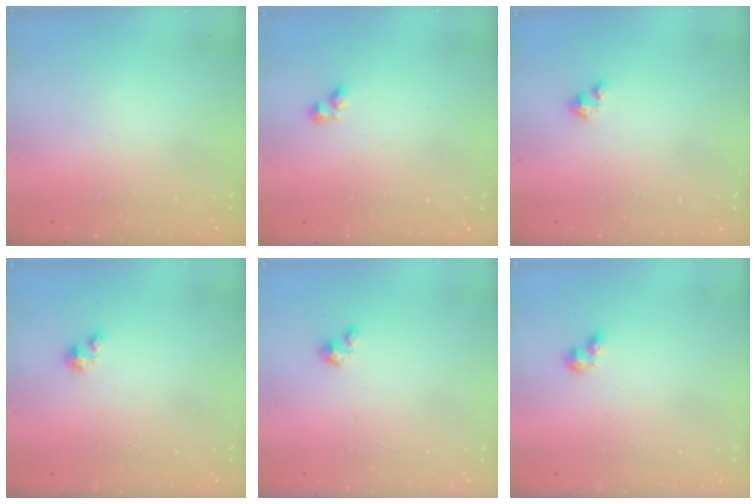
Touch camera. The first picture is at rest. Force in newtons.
{"total": 2.8, "press": 2.8, "slide": 0.3}
{"total": 1.2, "press": 1.2, "slide": 0.2}
{"total": 0.9, "press": 0.9, "slide": 0.2}
{"total": 2.7, "press": 2.7, "slide": 0.2}
{"total": 3.6, "press": 3.6, "slide": 0.5}